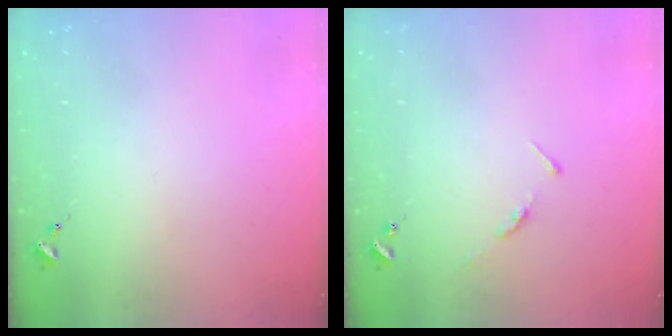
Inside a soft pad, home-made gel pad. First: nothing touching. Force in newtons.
{"total": 3.4, "press": 3.4, "slide": 0.3}